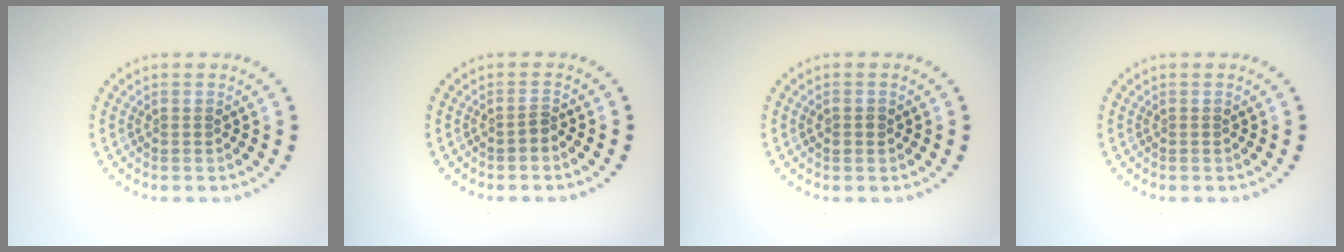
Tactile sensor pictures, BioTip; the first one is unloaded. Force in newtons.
{"total": 0.6, "press": 0.3, "slide": 0.5}
{"total": 0.8, "press": 0.8, "slide": 0.1}
{"total": 0.0}